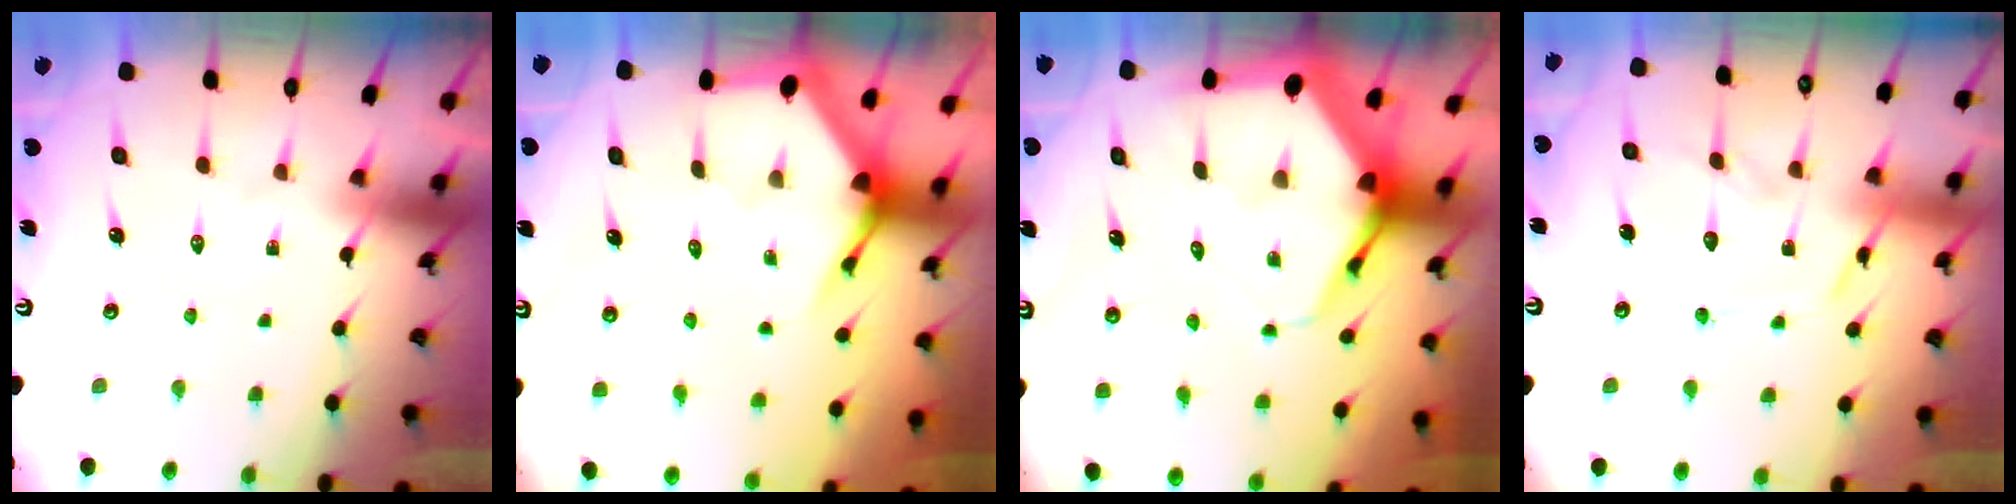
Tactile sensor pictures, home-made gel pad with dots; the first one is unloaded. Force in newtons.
{"total": 3.7, "press": 3.7, "slide": 0.5}
{"total": 9.0, "press": 9.0, "slide": 1.0}
{"total": 12.9, "press": 12.8, "slide": 0.9}